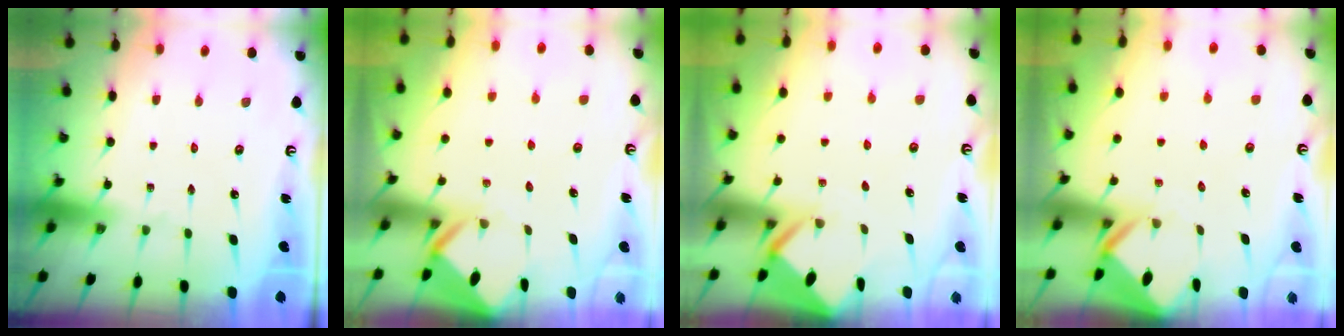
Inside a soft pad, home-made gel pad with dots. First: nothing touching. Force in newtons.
{"total": 3.9, "press": 3.9, "slide": 0.3}
{"total": 2.5, "press": 2.5, "slide": 0.2}
{"total": 3.0, "press": 3.0, "slide": 0.3}